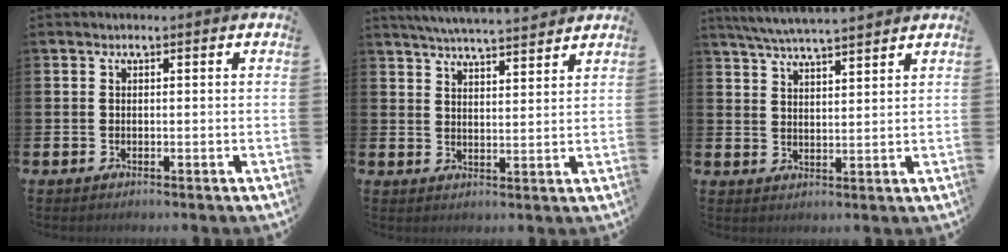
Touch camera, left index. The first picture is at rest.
{"total": 5.4, "force": [5.3, 0.0, 0.9], "torque": [-0.026, -0.030, 0.094]}
{"total": 5.4, "force": [5.2, 0.0, 1.3], "torque": [-0.042, -0.021, 0.094]}